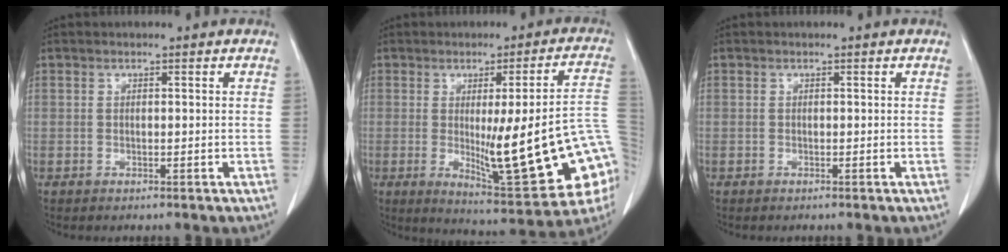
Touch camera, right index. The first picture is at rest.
{"total": 21.7, "force": [-3.5, 2.7, 21.2], "torque": [-0.218, -0.003, -0.028]}
{"total": 0.0}